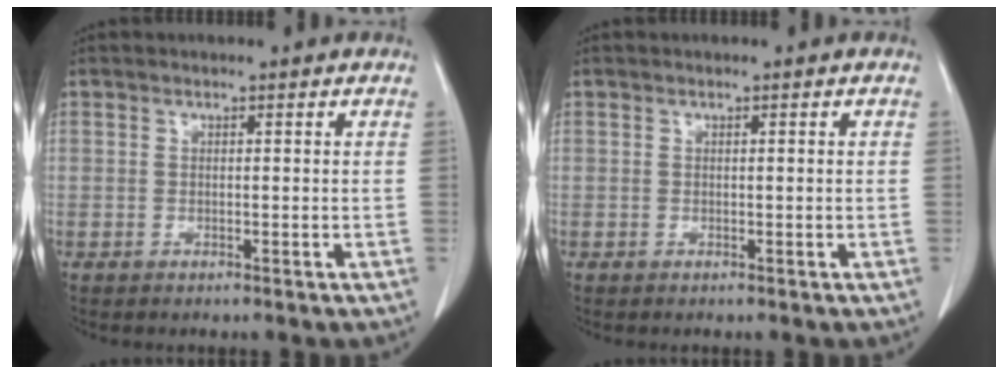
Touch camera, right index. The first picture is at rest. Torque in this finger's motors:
{"motor_torque": [0.05, 0.16, 0.06, 0.01]}